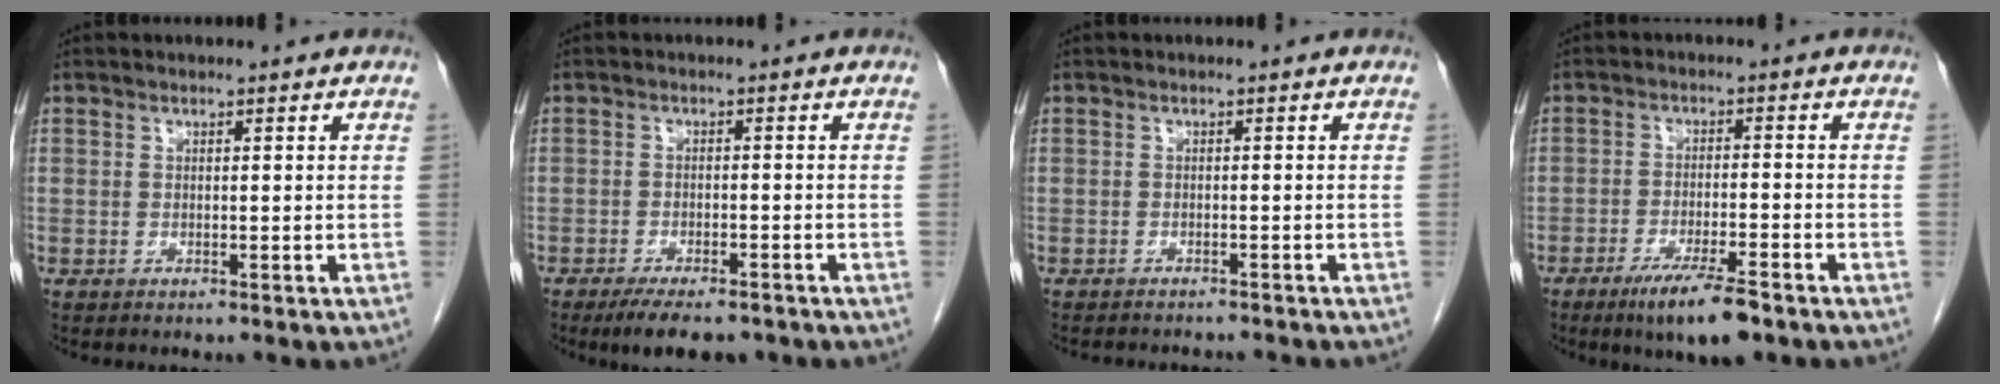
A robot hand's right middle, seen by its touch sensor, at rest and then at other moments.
{"total": 6.9, "force": [-5.5, 1.0, 4.1], "torque": [-0.062, -0.014, -0.084]}
{"total": 5.9, "force": [-5.5, 1.1, 1.7], "torque": [-0.014, -0.004, -0.064]}
{"total": 7.4, "force": [-4.9, 0.6, 5.4], "torque": [-0.099, -0.016, -0.082]}